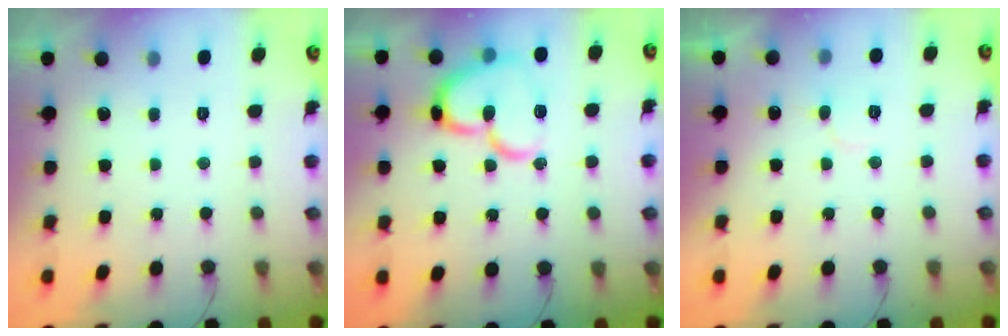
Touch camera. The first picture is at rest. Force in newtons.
{"total": 16.2, "press": 16.1, "slide": 1.7}
{"total": 4.7, "press": 4.6, "slide": 0.5}